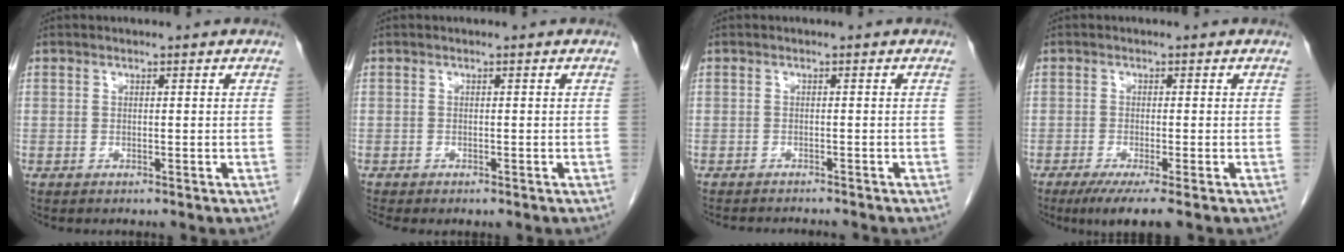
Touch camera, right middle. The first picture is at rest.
{"total": 1.1, "force": [-0.8, 0.4, 0.5], "torque": [-0.005, -0.001, -0.008]}
{"total": 5.7, "force": [-5.3, 0.8, 1.9], "torque": [-0.019, -0.005, -0.069]}
{"total": 4.7, "force": [-3.0, 0.0, 3.7], "torque": [-0.055, -0.014, -0.051]}